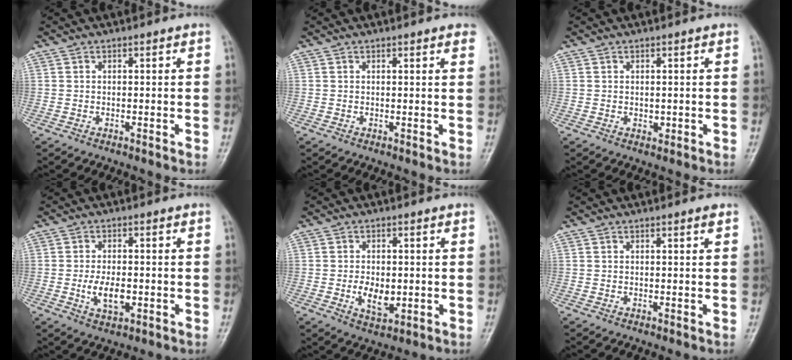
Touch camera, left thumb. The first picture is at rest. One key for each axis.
{"total": 2.2, "fx": 1.6, "fy": 0.4, "fz": 1.5, "tx": -0.012, "ty": 0.000, "tz": 0.015}
{"total": 1.0, "fx": 0.1, "fy": 0.8, "fz": 0.7, "tx": -0.007, "ty": -0.001, "tz": 0.005}
{"total": 5.4, "fx": -1.1, "fy": 2.9, "fz": 4.5, "tx": -0.080, "ty": -0.003, "tz": -0.016}
{"total": 5.5, "fx": -0.6, "fy": 3.4, "fz": 4.3, "tx": -0.065, "ty": -0.007, "tz": -0.006}
{"total": 0.9, "fx": 0.6, "fy": 0.0, "fz": 0.7, "tx": -0.010, "ty": -0.003, "tz": 0.008}